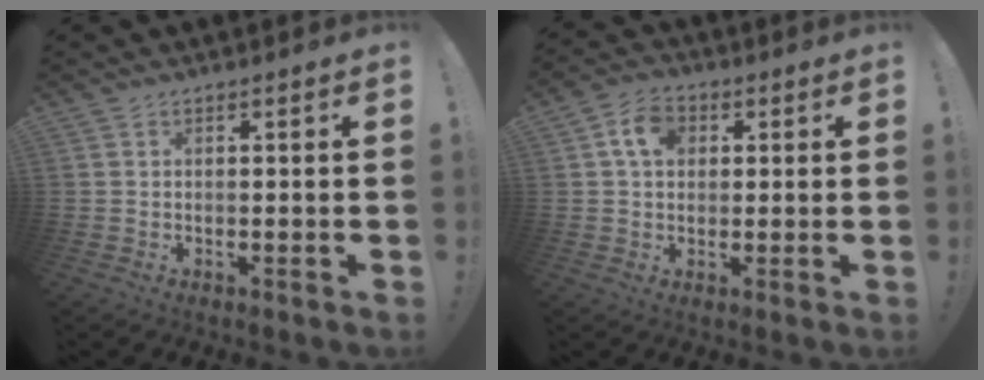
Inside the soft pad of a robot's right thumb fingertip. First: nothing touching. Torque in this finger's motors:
{"motor_torque": [0.37, 1.32, 0.51, -0.42, -0.01]}